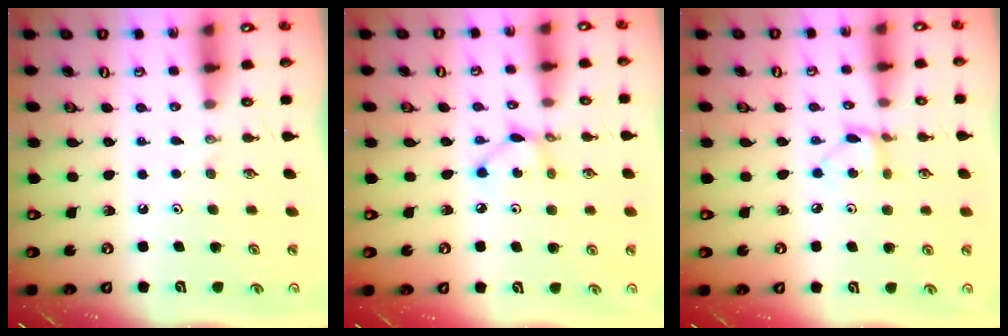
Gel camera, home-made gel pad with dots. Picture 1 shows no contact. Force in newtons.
{"total": 4.7, "press": 4.7, "slide": 0.2}
{"total": 5.0, "press": 4.9, "slide": 0.5}